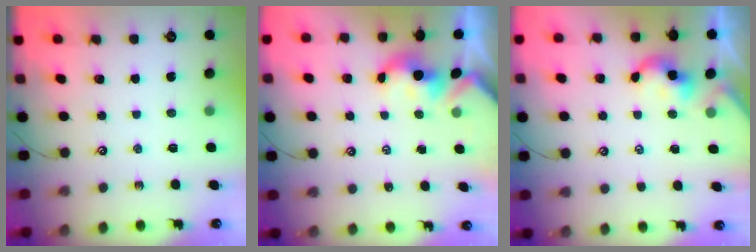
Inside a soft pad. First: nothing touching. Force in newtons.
{"total": 1.7, "press": 1.7, "slide": 0.2}
{"total": 0.6, "press": 0.5, "slide": 0.2}